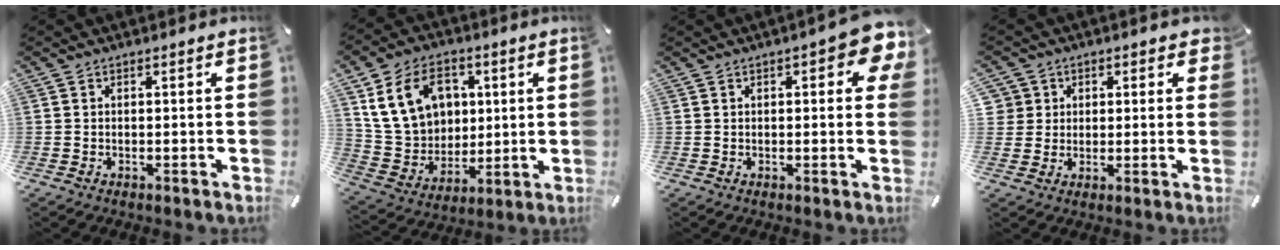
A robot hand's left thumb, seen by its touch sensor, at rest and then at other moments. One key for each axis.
{"total": 16.2, "fx": 5.0, "fy": 13.1, "fz": 8.1, "tx": -0.163, "ty": -0.005, "tz": 0.101}
{"total": 7.5, "fx": 2.5, "fy": 3.0, "fz": 6.4, "tx": -0.082, "ty": -0.006, "tz": 0.037}
{"total": 5.9, "fx": 2.0, "fy": 5.4, "fz": 0.8, "tx": -0.010, "ty": -0.003, "tz": 0.037}